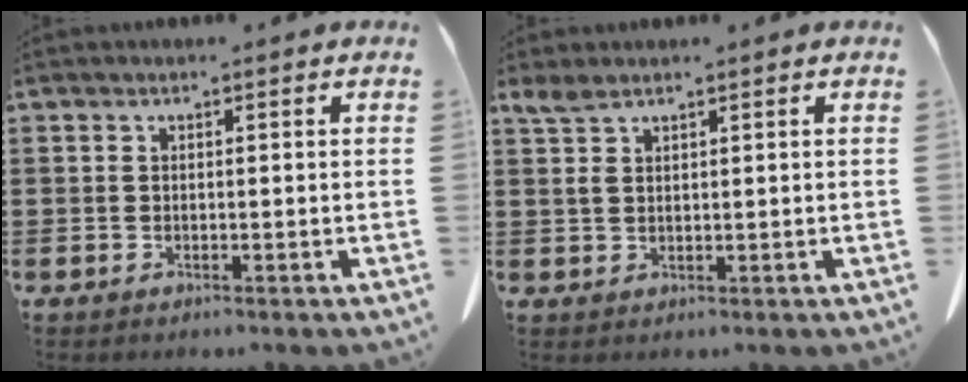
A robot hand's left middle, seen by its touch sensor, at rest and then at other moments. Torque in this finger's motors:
{"motor_torque": [0.42, 0.28, 0.02, 0.05]}